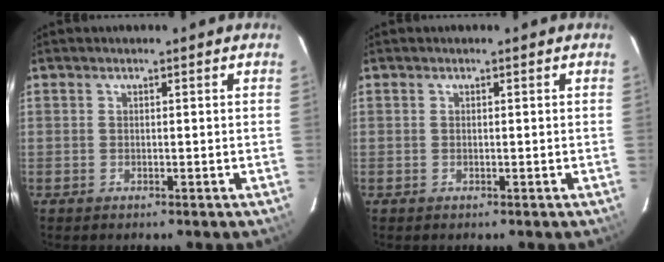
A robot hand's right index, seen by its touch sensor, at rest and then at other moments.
{"total": 0.0}